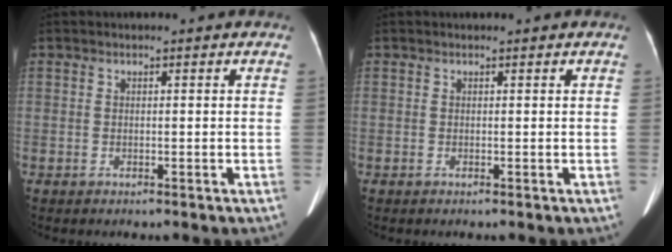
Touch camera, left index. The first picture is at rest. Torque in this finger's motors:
{"motor_torque": [0.06, 0.11, 0.03, 0.01]}